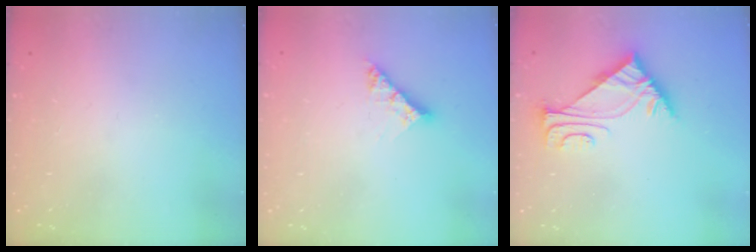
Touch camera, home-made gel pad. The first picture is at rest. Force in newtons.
{"total": 6.8, "press": 6.8, "slide": 0.8}
{"total": 5.8, "press": 5.7, "slide": 0.6}